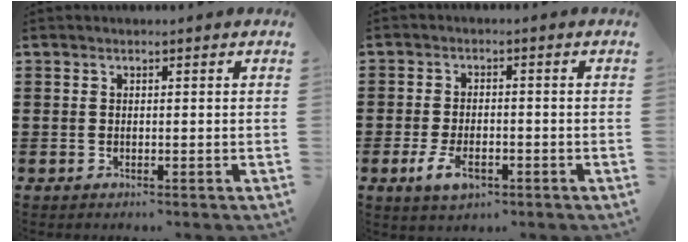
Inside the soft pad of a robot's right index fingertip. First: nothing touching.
{"total": 4.3, "force": [-1.9, 2.1, 3.2], "torque": [-0.075, -0.005, -0.039]}